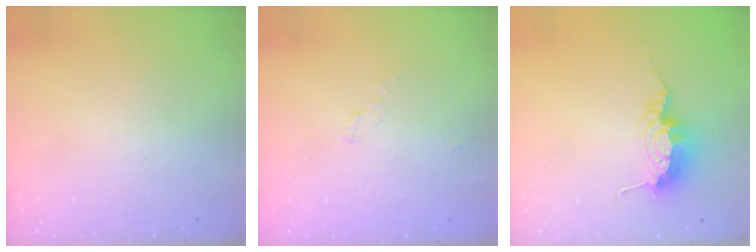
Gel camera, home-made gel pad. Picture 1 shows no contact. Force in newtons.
{"total": 2.9, "press": 2.9, "slide": 0.2}
{"total": 9.6, "press": 9.5, "slide": 0.7}